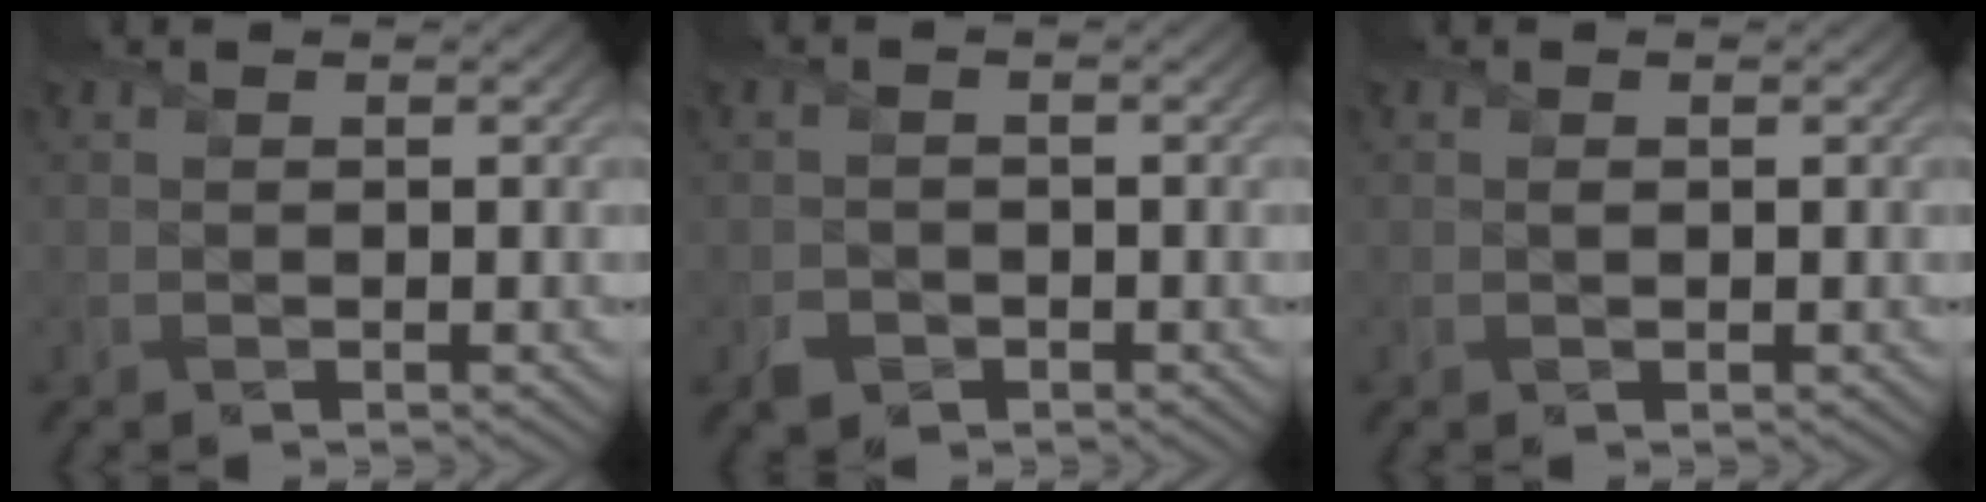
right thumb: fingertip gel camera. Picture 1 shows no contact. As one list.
[{"total": 2.1, "force": [-1.2, 1.6, 0.5], "torque": [-0.008, -0.006, -0.026]}, {"total": 0.0}]